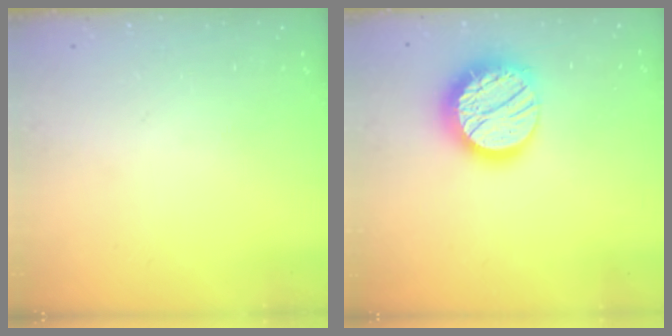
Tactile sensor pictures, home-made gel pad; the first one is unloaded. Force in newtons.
{"total": 18.8, "press": 18.7, "slide": 1.5}